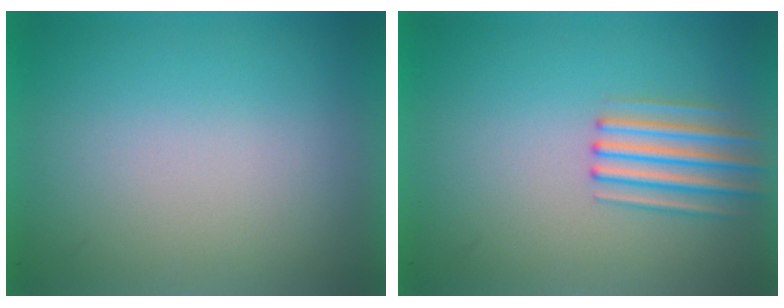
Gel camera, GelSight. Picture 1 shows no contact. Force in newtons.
{"total": 2.7}